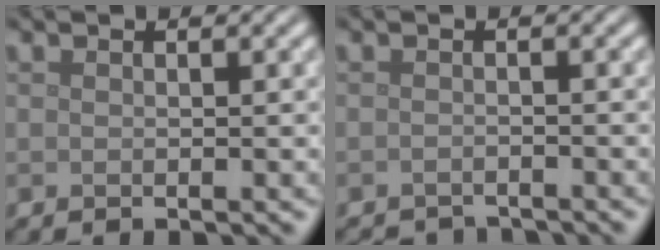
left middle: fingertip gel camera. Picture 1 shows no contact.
{"total": 3.0, "force": [-3.0, 0.3, 0.4], "torque": [-0.008, -0.005, -0.046]}